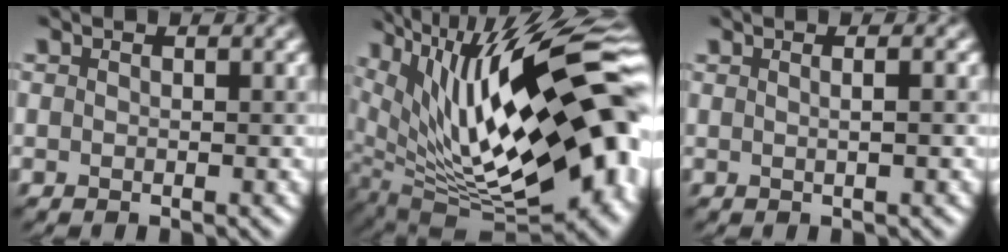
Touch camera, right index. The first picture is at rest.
{"total": 19.5, "force": [3.3, 8.3, 17.4], "torque": [-0.268, 0.005, 0.070]}
{"total": 2.6, "force": [0.9, 1.3, 2.1], "torque": [-0.004, 0.018, -0.010]}